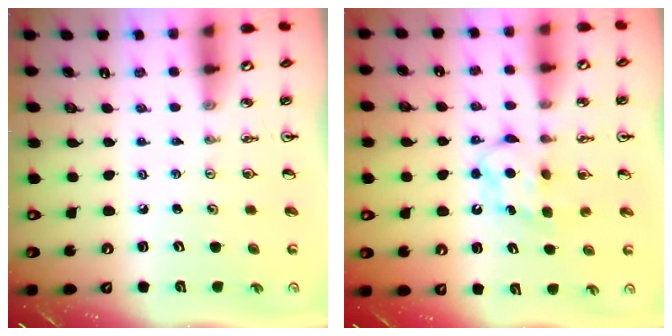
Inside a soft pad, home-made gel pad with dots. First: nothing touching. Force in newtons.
{"total": 6.9, "press": 6.8, "slide": 0.4}